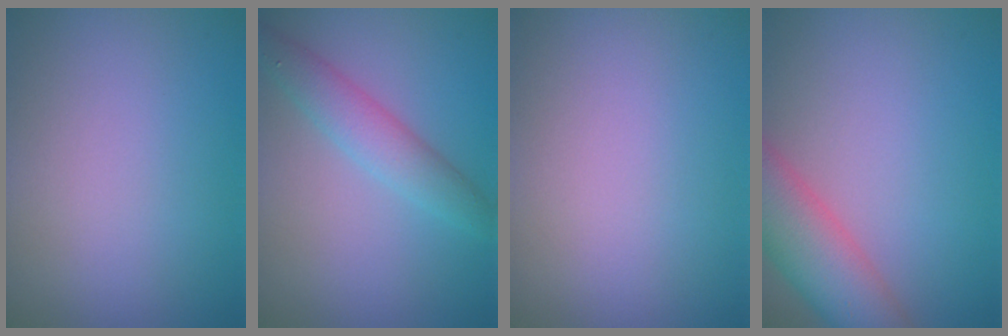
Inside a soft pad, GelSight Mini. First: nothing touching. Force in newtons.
{"total": 3.0, "press": 3.0, "slide": 0.1}
{"total": 0.0}
{"total": 6.9, "press": 6.9, "slide": 0.3}